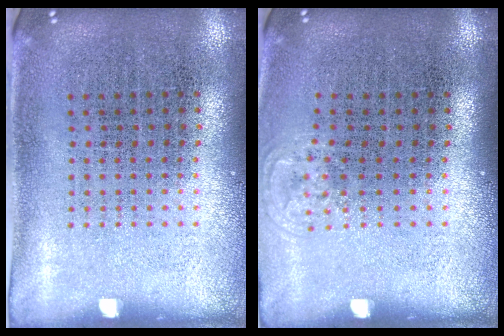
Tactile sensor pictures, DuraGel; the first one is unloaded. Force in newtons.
{"total": 0.6, "press": 0.5, "slide": 0.3}